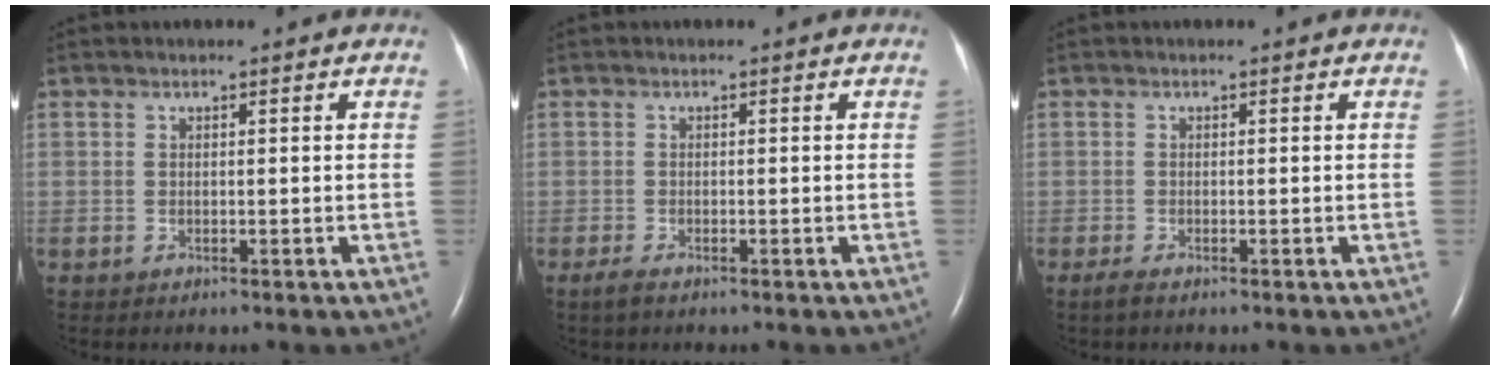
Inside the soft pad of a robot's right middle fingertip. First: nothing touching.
{"total": 1.5, "force": [-1.1, 0.3, 1.0], "torque": [-0.033, -0.006, -0.021]}
{"total": 1.1, "force": [-0.8, 0.1, 0.7], "torque": [-0.027, -0.006, -0.018]}